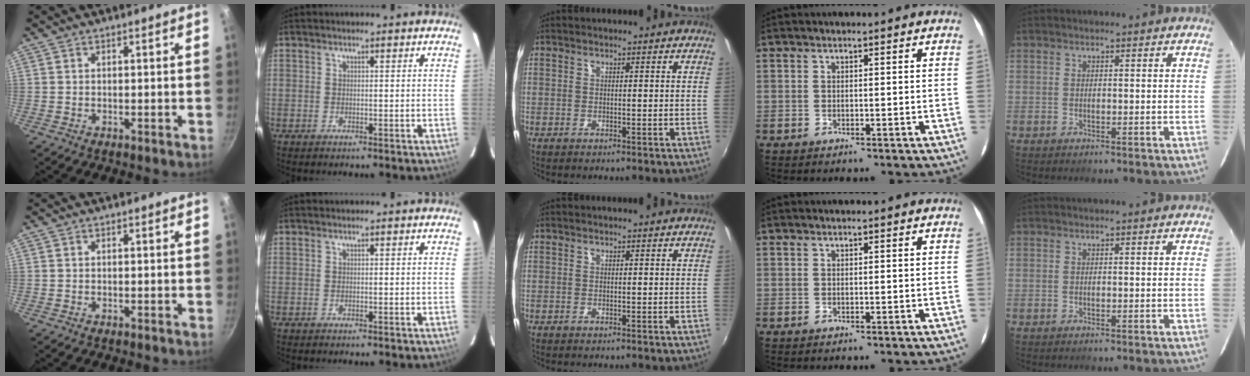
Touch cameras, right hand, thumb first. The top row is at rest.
{}